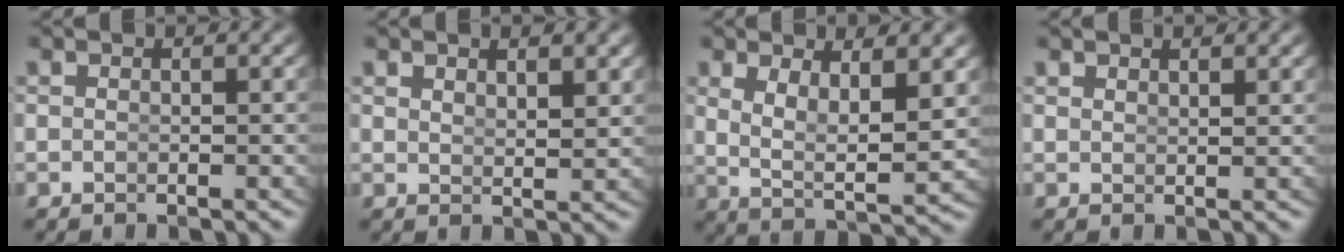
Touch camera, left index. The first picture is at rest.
{"total": 1.5, "force": [1.2, -0.5, 0.7], "torque": [-0.008, -0.013, 0.032]}
{"total": 5.4, "force": [1.2, 2.1, 4.8], "torque": [-0.089, -0.027, 0.032]}
{"total": 1.1, "force": [0.9, -0.6, 0.1], "torque": [0.007, -0.008, 0.023]}